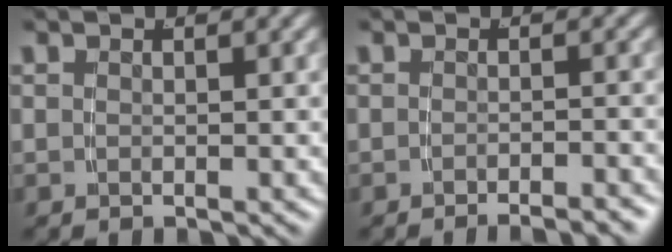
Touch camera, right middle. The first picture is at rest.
{"total": 2.6, "force": [-2.4, -0.2, 0.8], "torque": [-0.003, 0.007, -0.044]}